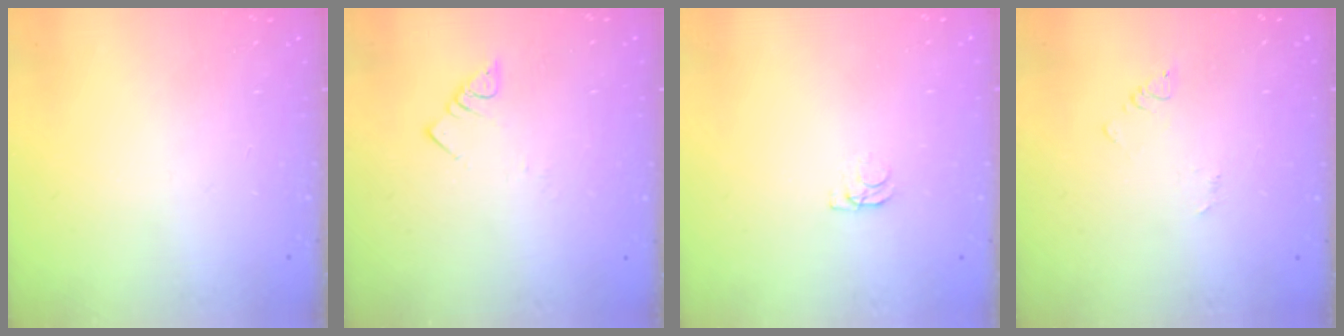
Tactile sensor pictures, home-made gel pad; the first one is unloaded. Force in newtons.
{"total": 2.8, "press": 2.8, "slide": 0.2}
{"total": 1.2, "press": 1.1, "slide": 0.3}
{"total": 2.4, "press": 2.4, "slide": 0.3}